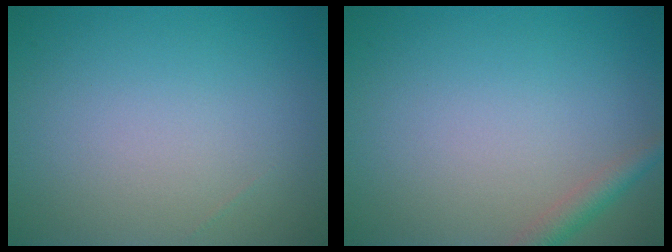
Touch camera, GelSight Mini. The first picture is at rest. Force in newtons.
{"total": 1.9, "press": 1.9, "slide": 0.1}